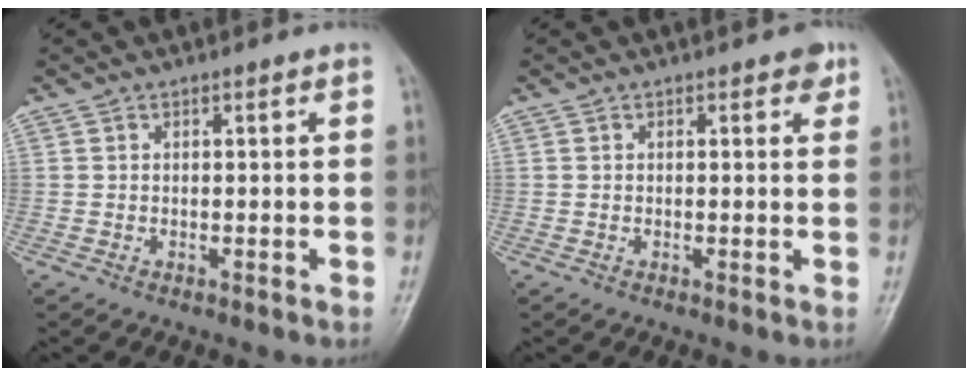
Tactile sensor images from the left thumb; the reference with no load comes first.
{"total": 1.6, "force": [1.0, 0.9, 0.9], "torque": [0.002, -0.002, 0.007]}